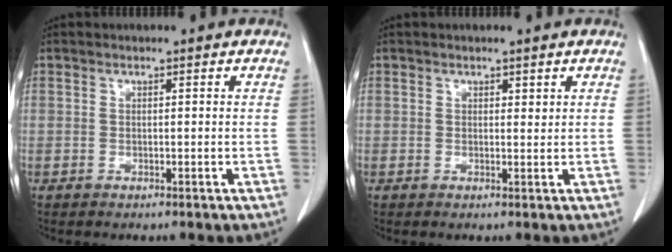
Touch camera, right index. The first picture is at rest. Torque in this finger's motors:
{"motor_torque": [-0.06, 0.12, -0.09, -0.01]}